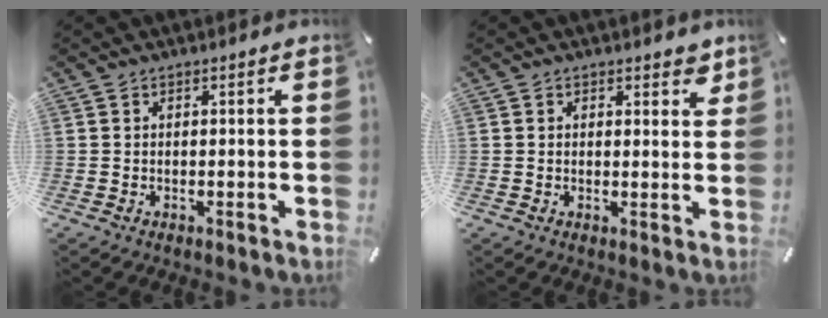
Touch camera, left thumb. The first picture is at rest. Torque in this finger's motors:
{"motor_torque": [0.35, -0.44, 0.01, 0.55, -0.05]}